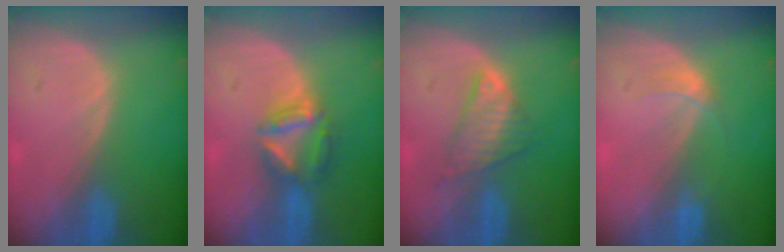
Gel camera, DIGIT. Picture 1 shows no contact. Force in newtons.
{"total": 6.1, "press": 5.5, "slide": 2.7}
{"total": 4.9, "press": 4.9, "slide": 0.4}
{"total": 1.7, "press": 1.7, "slide": 0.2}